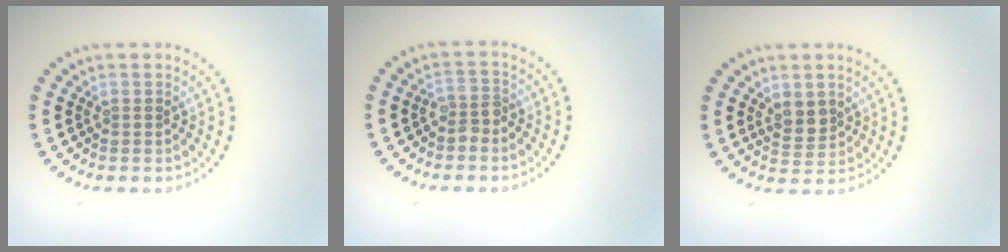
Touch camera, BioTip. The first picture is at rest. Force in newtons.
{"total": 1.8, "press": 1.6, "slide": 0.8}
{"total": 2.1, "press": 2.0, "slide": 0.9}